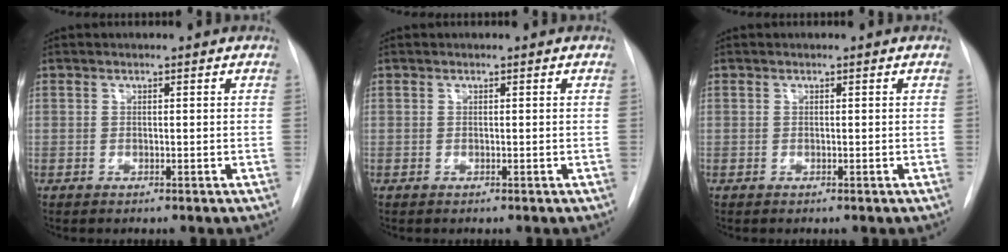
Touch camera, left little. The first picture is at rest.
{"total": 0.0}
{"total": 0.0}